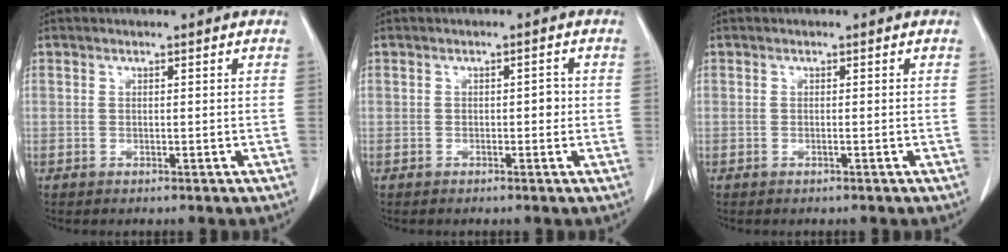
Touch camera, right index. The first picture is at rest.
{"total": 1.5, "force": [-0.2, 0.8, 1.3], "torque": [-0.013, 0.005, -0.004]}
{"total": 0.0}